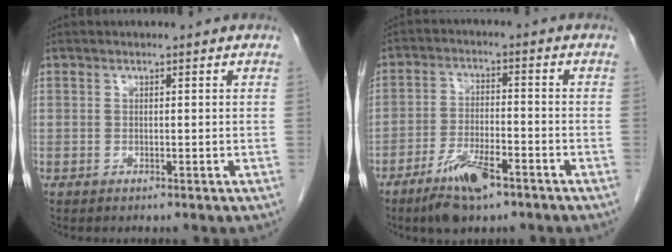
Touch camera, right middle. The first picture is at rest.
{"total": 7.9, "force": [-5.1, 2.2, 5.5], "torque": [-0.111, -0.008, -0.090]}